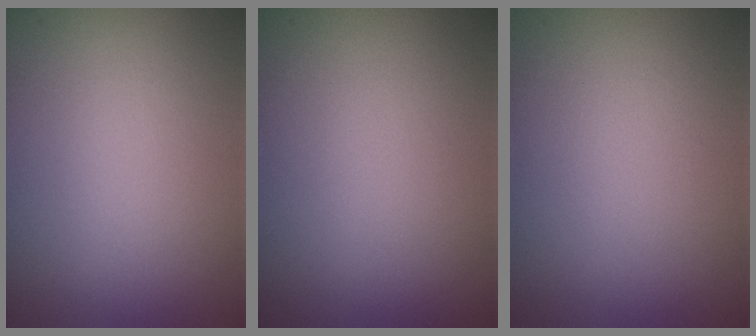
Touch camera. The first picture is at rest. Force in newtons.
{"total": 0.0}
{"total": 0.0}